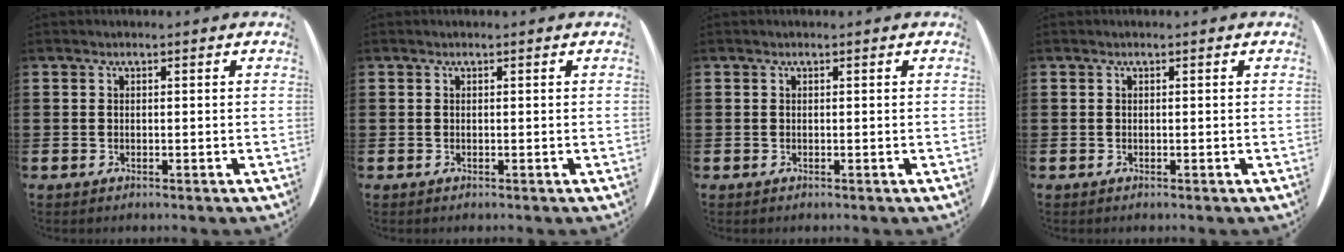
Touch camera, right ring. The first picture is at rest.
{"total": 0.0}
{"total": 0.0}
{"total": 0.0}